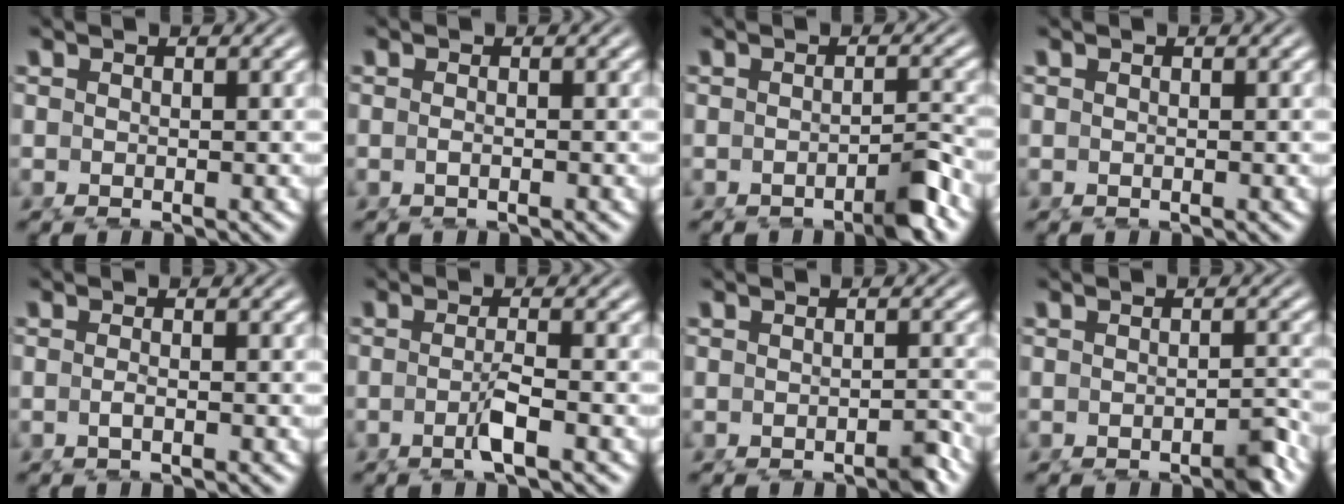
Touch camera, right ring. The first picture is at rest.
{"total": 0.9, "force": [-0.5, -0.6, 0.3], "torque": [-0.006, -0.006, -0.007]}
{"total": 2.2, "force": [-1.7, -0.4, 1.3], "torque": [-0.014, -0.001, -0.031]}
{"total": 0.0}
{"total": 1.2, "force": [-0.8, -0.7, 0.5], "torque": [-0.008, -0.007, -0.011]}
{"total": 2.2, "force": [-1.2, -0.9, 1.6], "torque": [-0.019, -0.004, -0.022]}
{"total": 1.4, "force": [-1.3, -0.3, 0.5], "torque": [-0.006, -0.004, -0.022]}
{"total": 1.7, "force": [-1.5, -0.2, 0.8], "torque": [-0.009, -0.006, -0.024]}